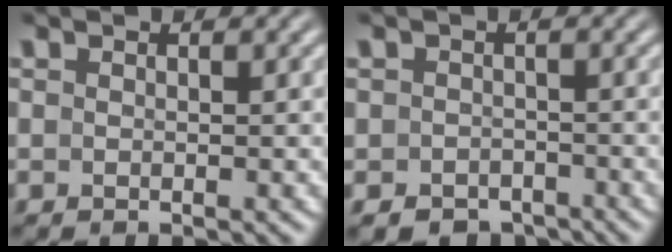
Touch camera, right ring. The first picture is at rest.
{"total": 5.3, "force": [-4.1, 3.4, 0.6], "torque": [-0.010, -0.022, -0.064]}